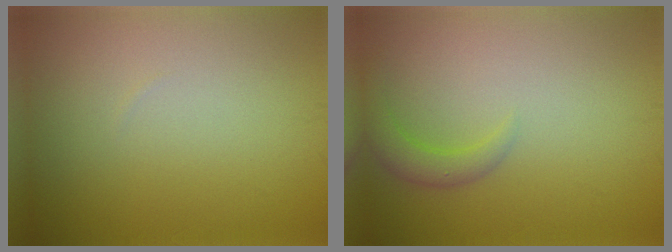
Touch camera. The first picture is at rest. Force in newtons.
{"total": 2.3, "press": 2.3, "slide": 0.3}